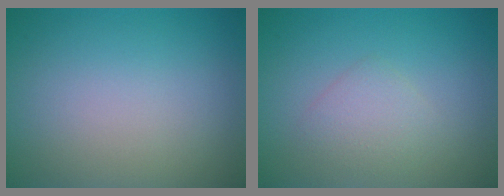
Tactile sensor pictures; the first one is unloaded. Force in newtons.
{"total": 1.9, "press": 1.9, "slide": 0.1}